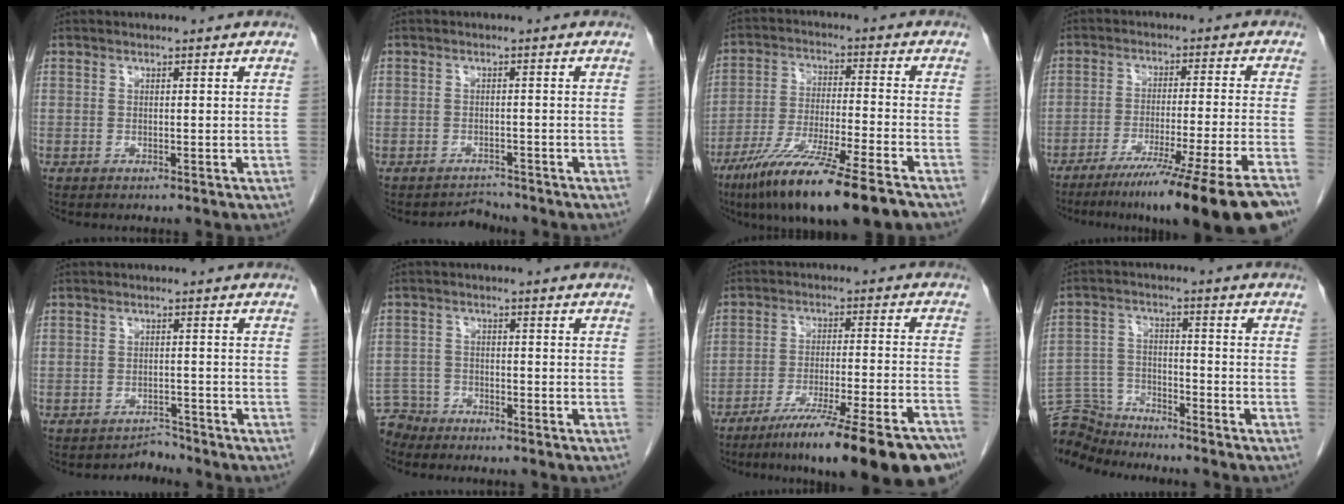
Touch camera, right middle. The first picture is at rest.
{"total": 1.9, "force": [-1.7, 0.3, -0.8], "torque": [0.011, -0.009, -0.025]}
{"total": 16.6, "force": [-11.5, 0.4, 11.9], "torque": [-0.203, -0.050, -0.199]}
{"total": 18.7, "force": [-14.3, -2.6, 11.8], "torque": [-0.126, -0.039, -0.217]}
{"total": 2.1, "force": [-1.8, 0.2, -1.0], "torque": [0.021, -0.002, -0.028]}
{"total": 4.6, "force": [-4.3, 1.4, -0.8], "torque": [0.020, -0.006, -0.084]}
{"total": 20.3, "force": [-15.7, 0.5, 12.8], "torque": [-0.139, -0.019, -0.240]}
{"total": 8.9, "force": [-8.8, 1.0, 0.4], "torque": [-0.013, 0.003, -0.169]}